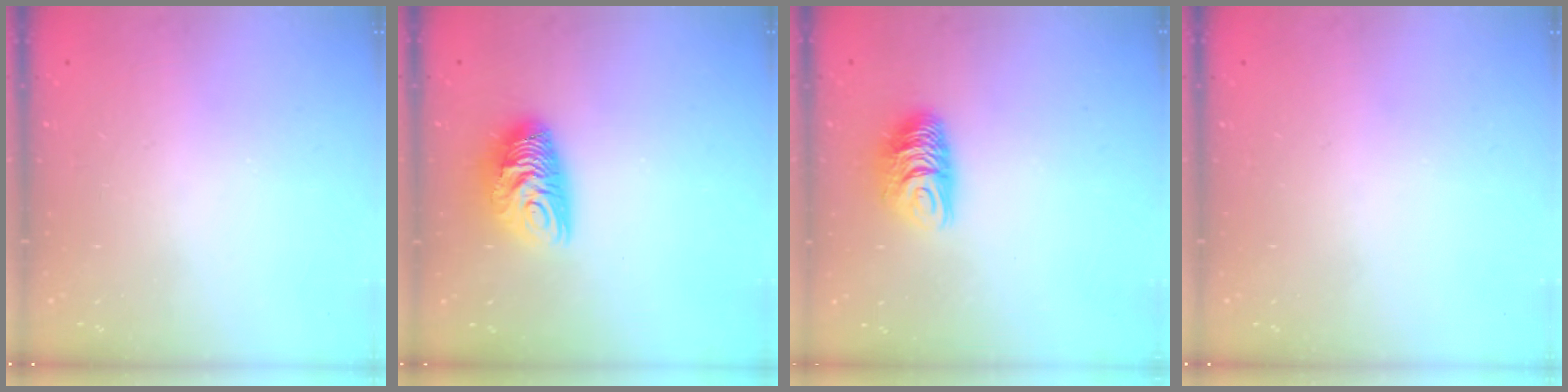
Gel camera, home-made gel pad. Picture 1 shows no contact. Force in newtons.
{"total": 10.1, "press": 10.1, "slide": 1.2}
{"total": 8.7, "press": 8.7, "slide": 0.7}
{"total": 0.0}